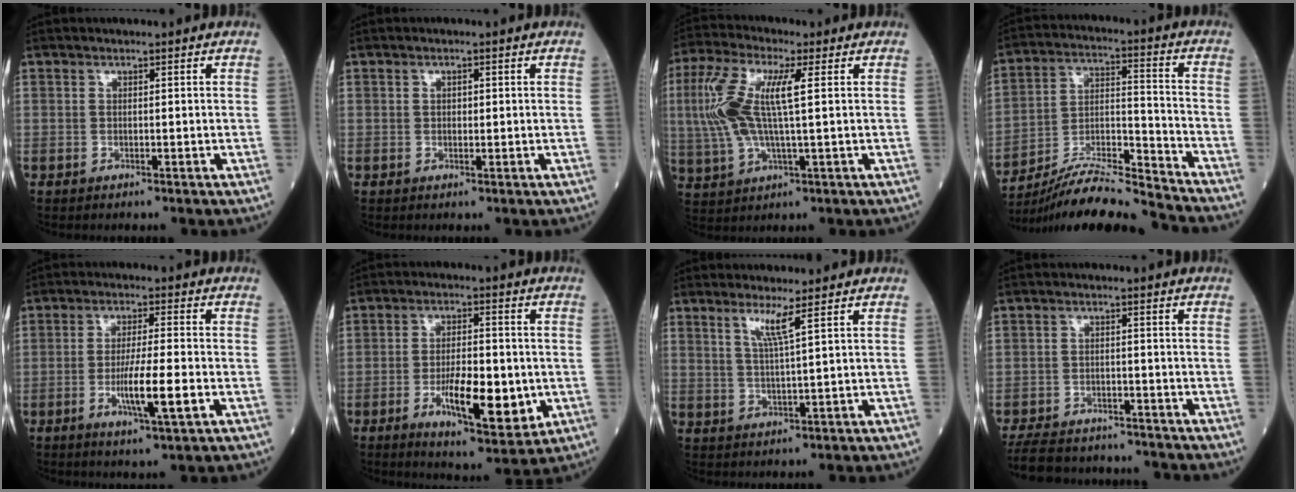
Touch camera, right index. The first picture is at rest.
{"total": 1.0, "force": [0.2, 0.6, 0.7], "torque": [-0.011, 0.002, 0.002]}
{"total": 12.0, "force": [2.1, 2.8, 11.4], "torque": [-0.269, 0.019, 0.040]}
{"total": 14.7, "force": [-14.1, -0.9, 4.1], "torque": [-0.074, 0.018, -0.256]}
{"total": 8.0, "force": [-2.3, 0.2, 7.6], "torque": [-0.136, -0.012, -0.042]}
{"total": 11.6, "force": [-2.9, 3.4, 10.7], "torque": [-0.180, -0.014, -0.043]}
{"total": 3.6, "force": [2.0, -1.0, 2.8], "torque": [-0.058, -0.010, 0.042]}
{"total": 12.3, "force": [-11.2, 4.0, 3.2], "torque": [-0.061, 0.005, -0.160]}